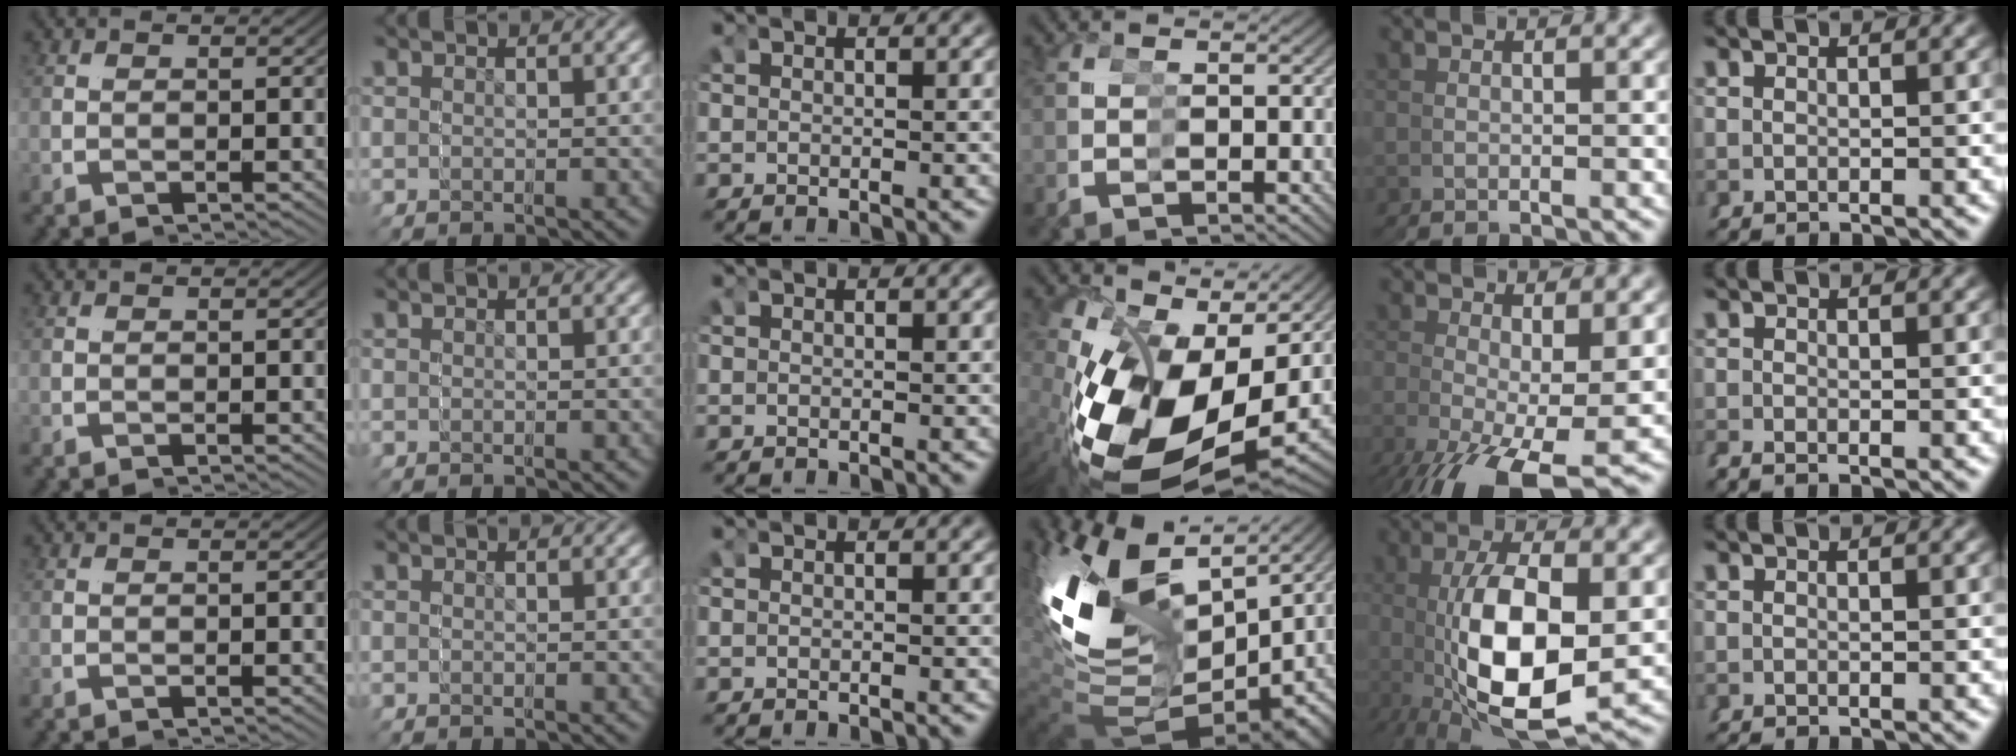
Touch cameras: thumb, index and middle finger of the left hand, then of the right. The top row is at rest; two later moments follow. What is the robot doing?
{"motion": "grasp_and_lifting", "object": "markers"}